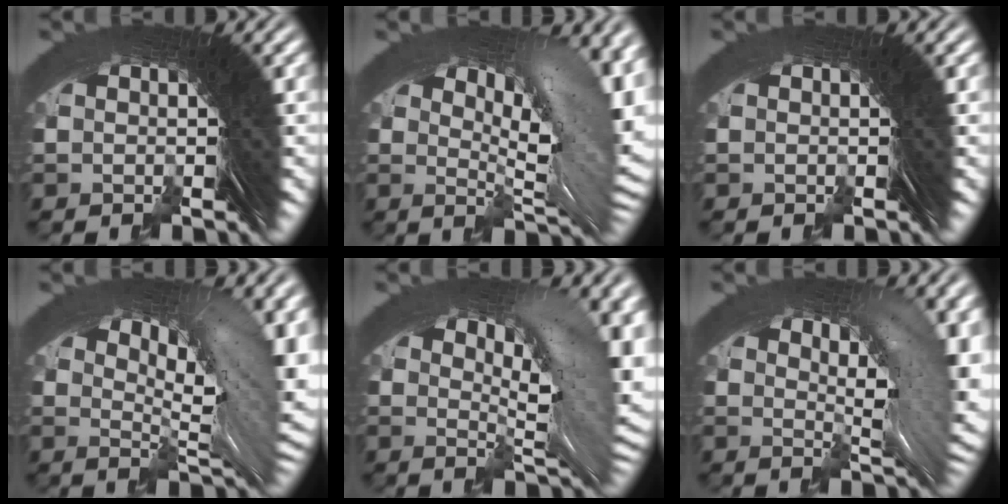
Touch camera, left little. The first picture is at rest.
{"total": 7.7, "force": [1.6, 2.3, 7.1], "torque": [-0.069, 0.003, 0.026]}
{"total": 0.0}
{"total": 7.3, "force": [1.8, 1.7, 6.8], "torque": [-0.071, 0.000, 0.034]}
{"total": 6.7, "force": [1.1, 2.0, 6.3], "torque": [-0.055, 0.003, 0.019]}
{"total": 6.2, "force": [1.1, 1.5, 5.9], "torque": [-0.053, -0.001, 0.021]}